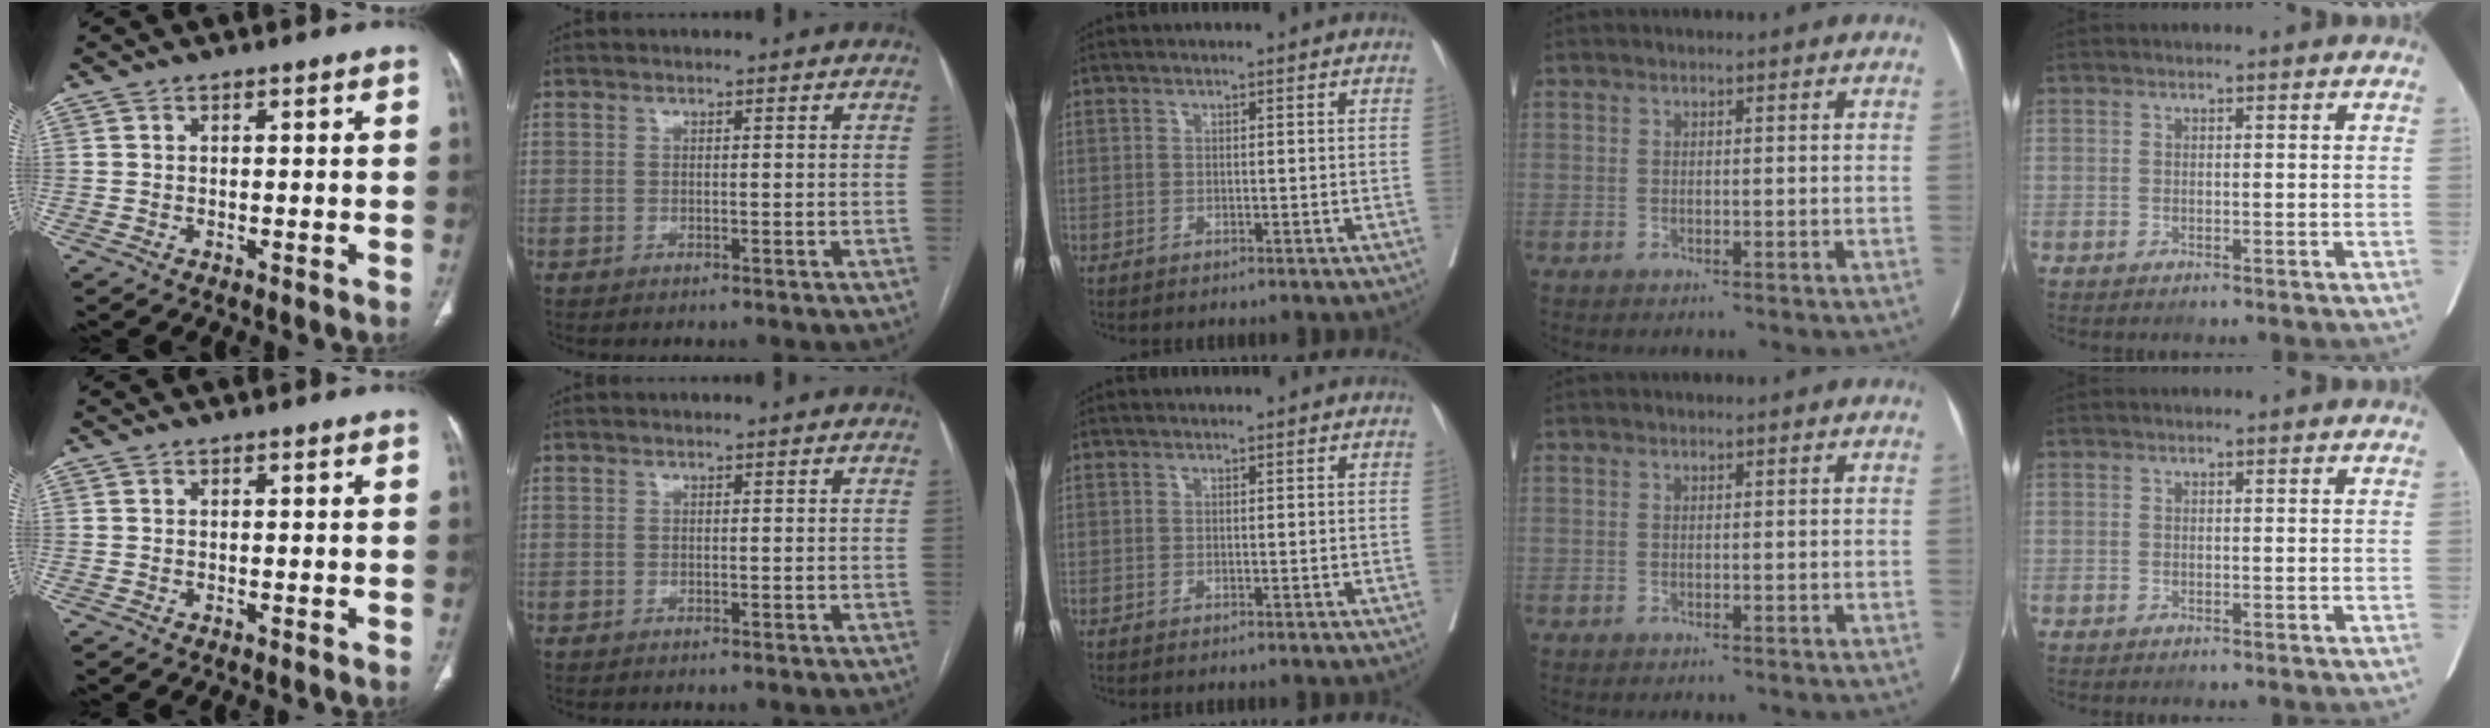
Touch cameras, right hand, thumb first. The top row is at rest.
{}